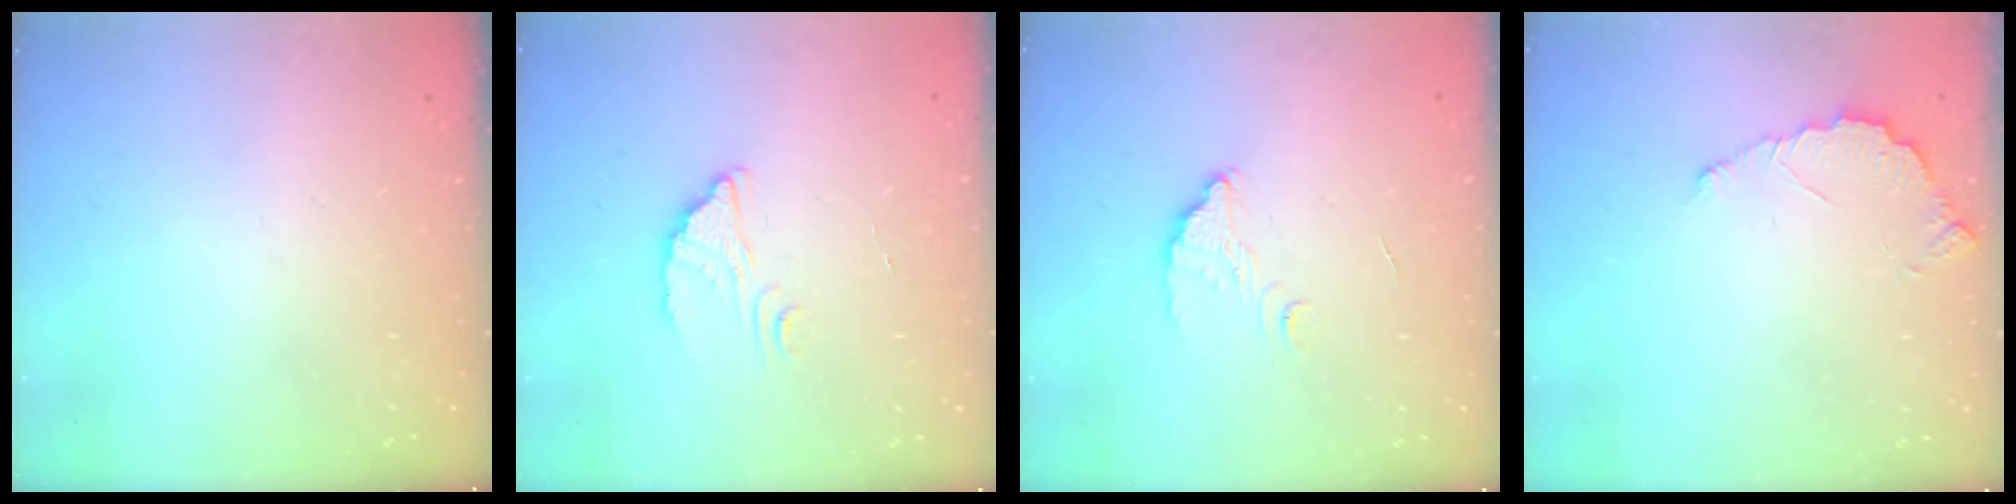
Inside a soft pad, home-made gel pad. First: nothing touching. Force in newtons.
{"total": 2.3, "press": 2.3, "slide": 0.0}
{"total": 3.2, "press": 3.2, "slide": 0.2}
{"total": 4.6, "press": 4.6, "slide": 0.4}